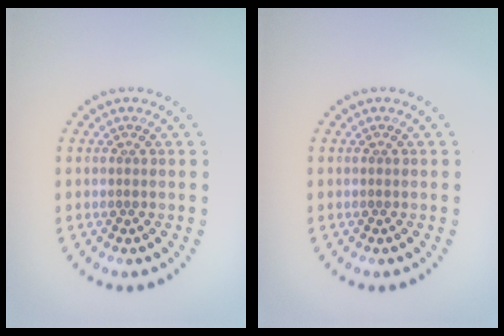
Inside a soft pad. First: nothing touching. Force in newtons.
{"total": 0.0}